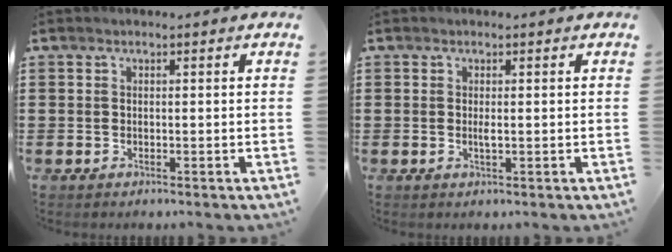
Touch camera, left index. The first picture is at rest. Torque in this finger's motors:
{"motor_torque": [0.41, 0.08, 0.02, 0.05]}